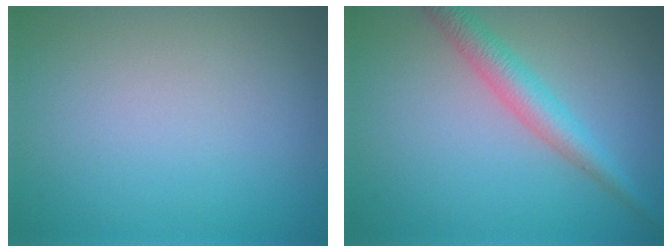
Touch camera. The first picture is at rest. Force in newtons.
{"total": 3.3, "press": 3.3, "slide": 0.1}